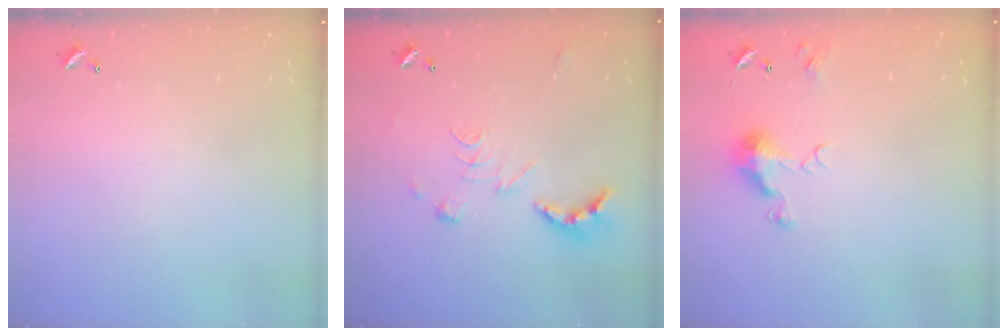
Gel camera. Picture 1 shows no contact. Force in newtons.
{"total": 2.5, "press": 2.0, "slide": 1.5}
{"total": 6.6, "press": 6.5, "slide": 1.0}